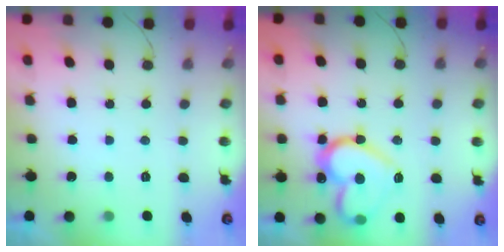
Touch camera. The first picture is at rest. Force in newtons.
{"total": 18.7, "press": 18.7, "slide": 1.0}